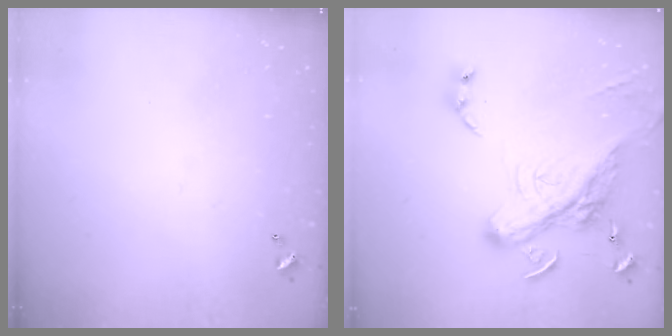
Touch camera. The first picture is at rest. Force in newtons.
{"total": 10.0, "press": 9.8, "slide": 2.3}